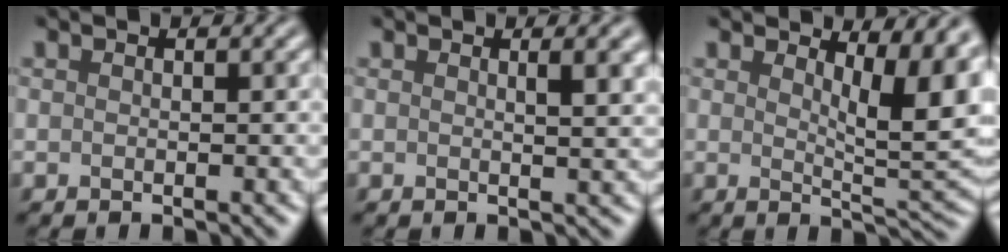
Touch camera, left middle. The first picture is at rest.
{"total": 2.3, "force": [0.9, 0.6, 2.0], "torque": [-0.016, 0.001, 0.013]}
{"total": 6.0, "force": [2.6, 2.2, 5.0], "torque": [-0.071, -0.009, 0.040]}